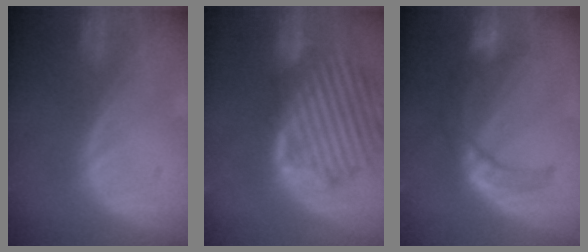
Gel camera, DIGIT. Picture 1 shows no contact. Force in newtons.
{"total": 13.1, "press": 11.5, "slide": 6.4}
{"total": 7.2, "press": 7.0, "slide": 1.6}